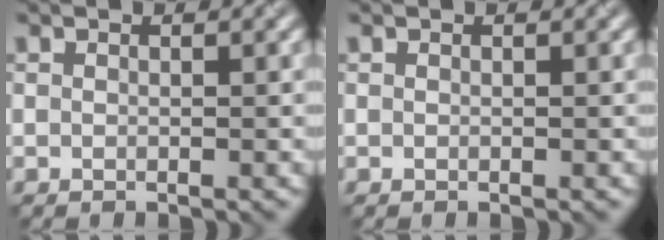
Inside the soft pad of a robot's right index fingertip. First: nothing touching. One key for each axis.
{"total": 0.0}